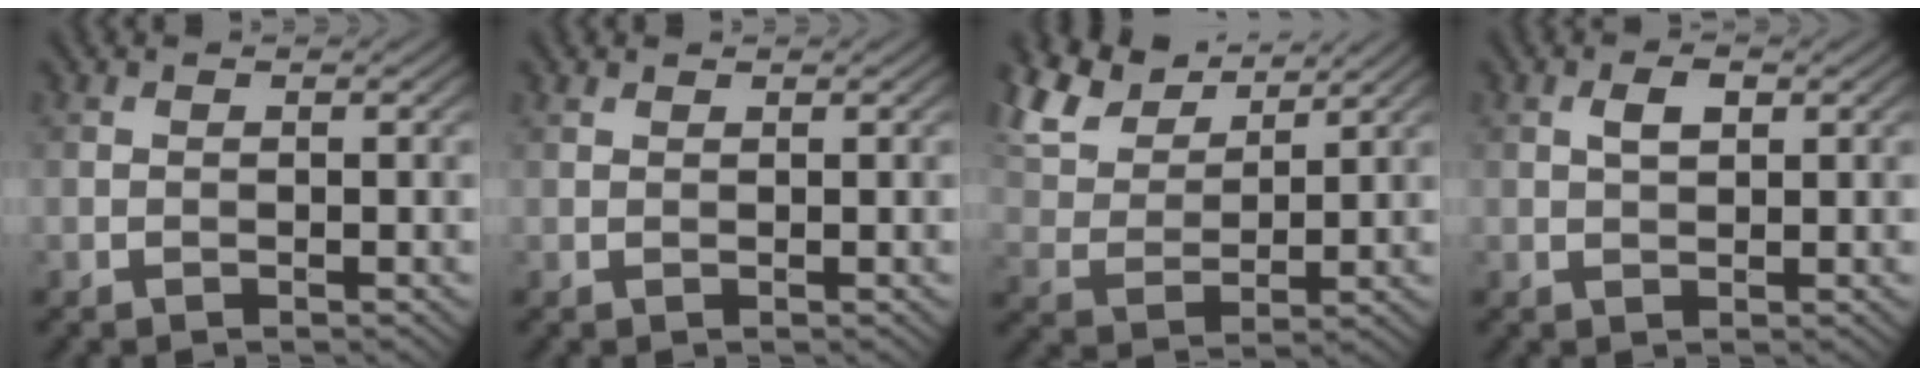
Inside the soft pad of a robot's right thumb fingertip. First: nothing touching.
{"total": 0.6, "force": [0.5, 0.1, 0.1], "torque": [-0.006, 0.003, 0.014]}
{"total": 10.3, "force": [7.8, 4.0, 5.4], "torque": [-0.154, 0.025, 0.147]}
{"total": 2.1, "force": [0.7, 1.0, 1.7], "torque": [-0.034, 0.004, 0.011]}